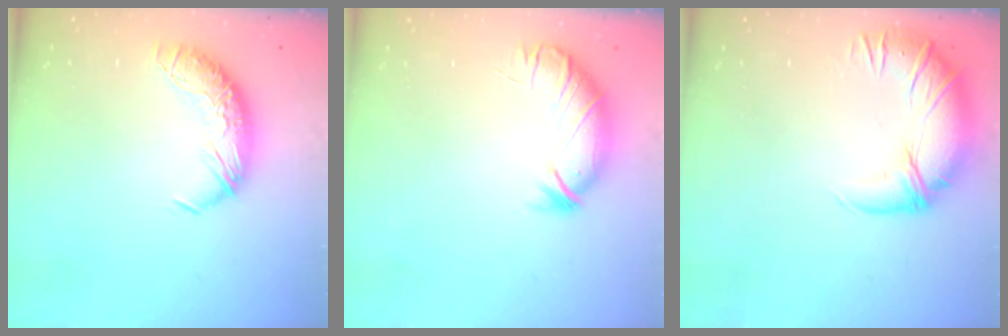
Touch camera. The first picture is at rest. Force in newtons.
{"total": 3.8, "press": 3.5, "slide": 1.5}
{"total": 2.8, "press": 1.3, "slide": 2.5}